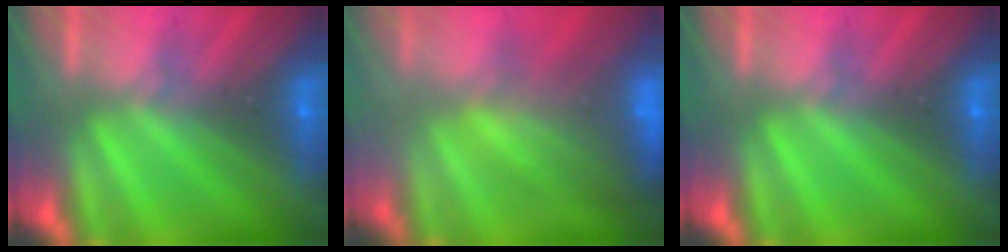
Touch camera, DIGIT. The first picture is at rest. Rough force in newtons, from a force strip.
{"total": 9.1}
{"total": 0.0}